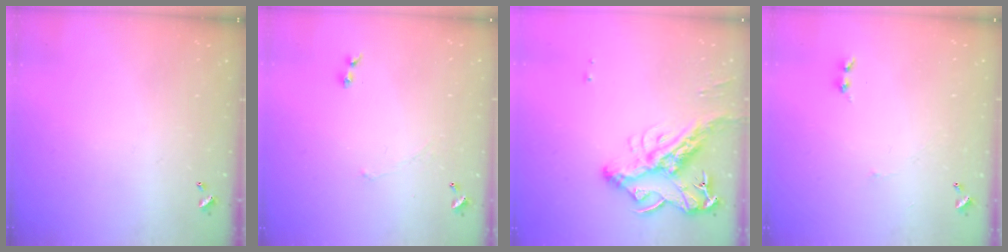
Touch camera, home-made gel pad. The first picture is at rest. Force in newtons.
{"total": 1.5, "press": 1.4, "slide": 0.6}
{"total": 16.1, "press": 16.0, "slide": 2.4}
{"total": 1.5, "press": 1.4, "slide": 0.6}